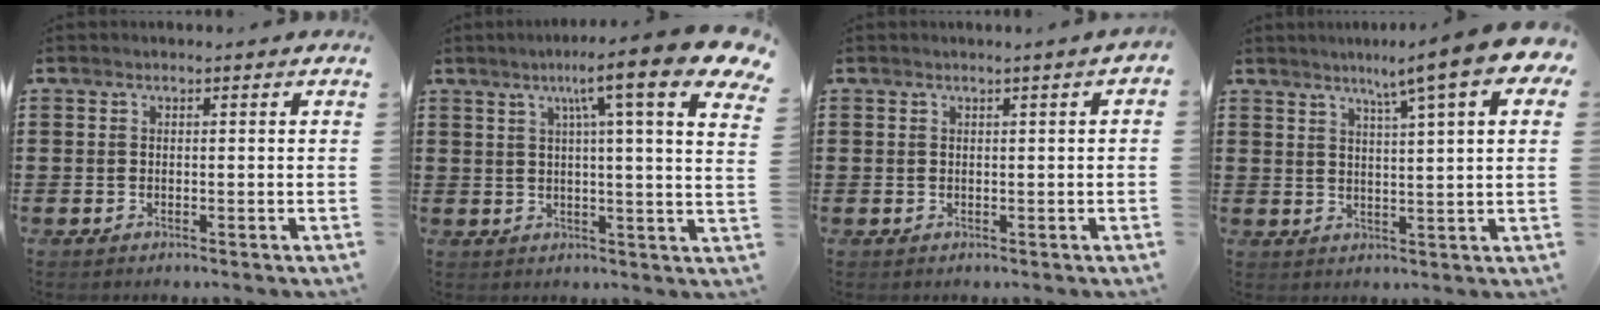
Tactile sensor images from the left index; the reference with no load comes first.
{"total": 11.3, "force": [6.6, 0.4, 9.2], "torque": [-0.163, -0.024, 0.097]}
{"total": 0.6, "force": [0.3, -0.1, 0.5], "torque": [-0.008, -0.003, 0.007]}
{"total": 8.9, "force": [5.8, 0.2, 6.7], "torque": [-0.118, -0.020, 0.091]}